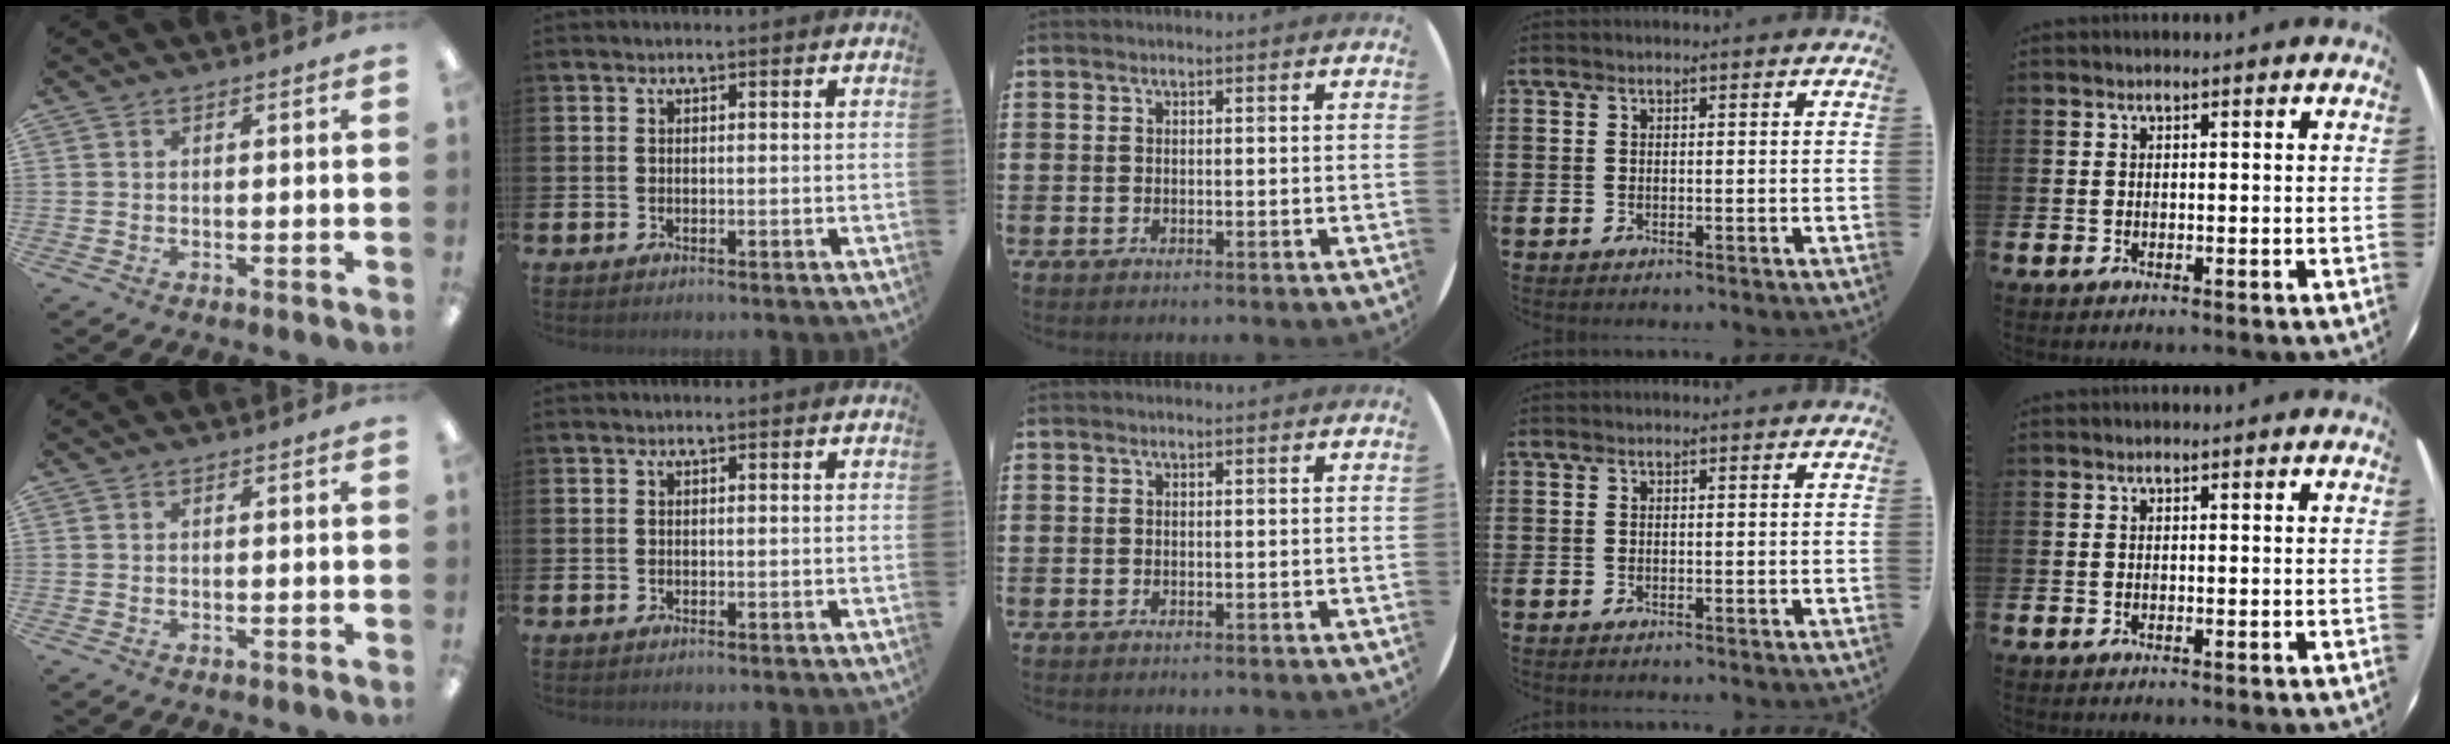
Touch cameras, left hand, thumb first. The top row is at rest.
{}